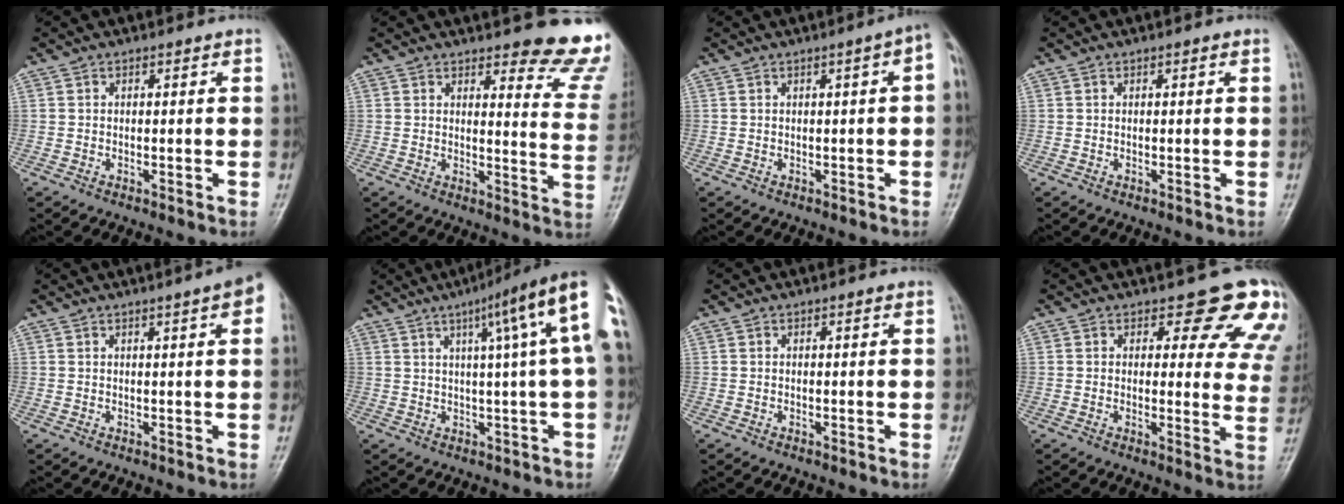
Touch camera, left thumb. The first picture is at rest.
{"total": 13.1, "force": [10.8, 2.9, 6.7], "torque": [-0.042, -0.088, 0.109]}
{"total": 3.3, "force": [0.1, 0.6, 3.2], "torque": [-0.033, 0.016, -0.004]}
{"total": 0.0}
{"total": 5.6, "force": [2.5, 0.6, 4.9], "torque": [-0.055, 0.008, 0.028]}
{"total": 14.2, "force": [4.2, 0.9, 13.6], "torque": [-0.177, 0.017, 0.048]}
{"total": 0.0}
{"total": 12.0, "force": [9.2, 5.1, 5.8], "torque": [-0.006, -0.054, 0.076]}